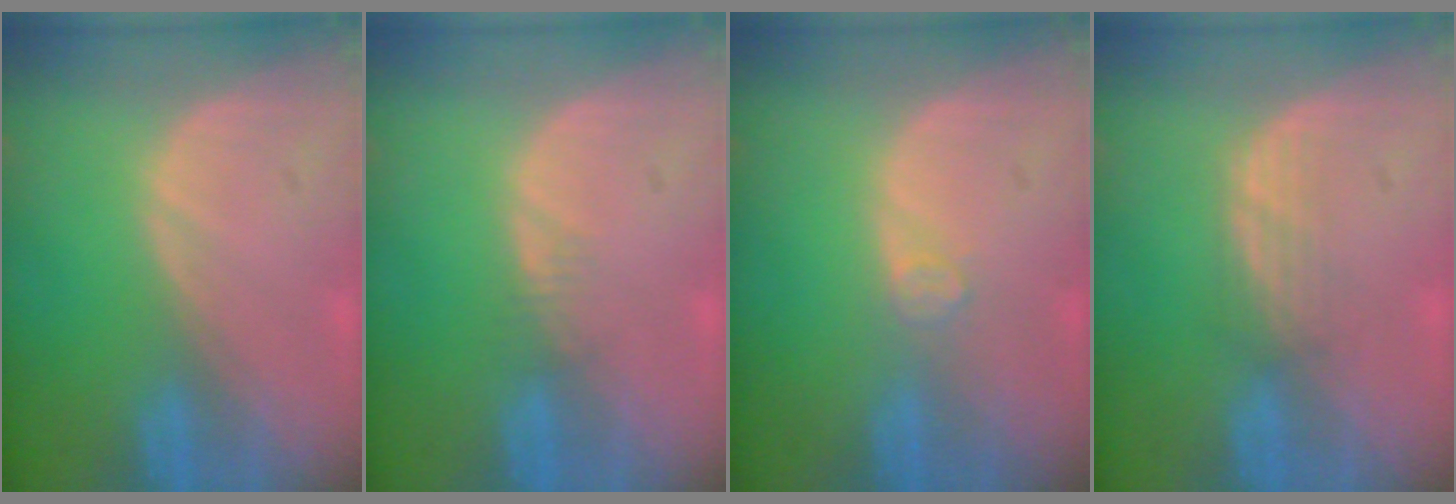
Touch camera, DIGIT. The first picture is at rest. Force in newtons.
{"total": 1.3, "press": 1.2, "slide": 0.2}
{"total": 1.5, "press": 1.5, "slide": 0.2}
{"total": 2.4, "press": 2.3, "slide": 0.6}